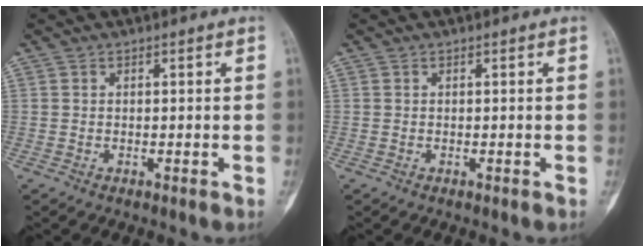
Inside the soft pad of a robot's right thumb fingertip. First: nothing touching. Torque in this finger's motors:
{"motor_torque": [0.00, 0.00, 0.18, -0.15, 0.00]}